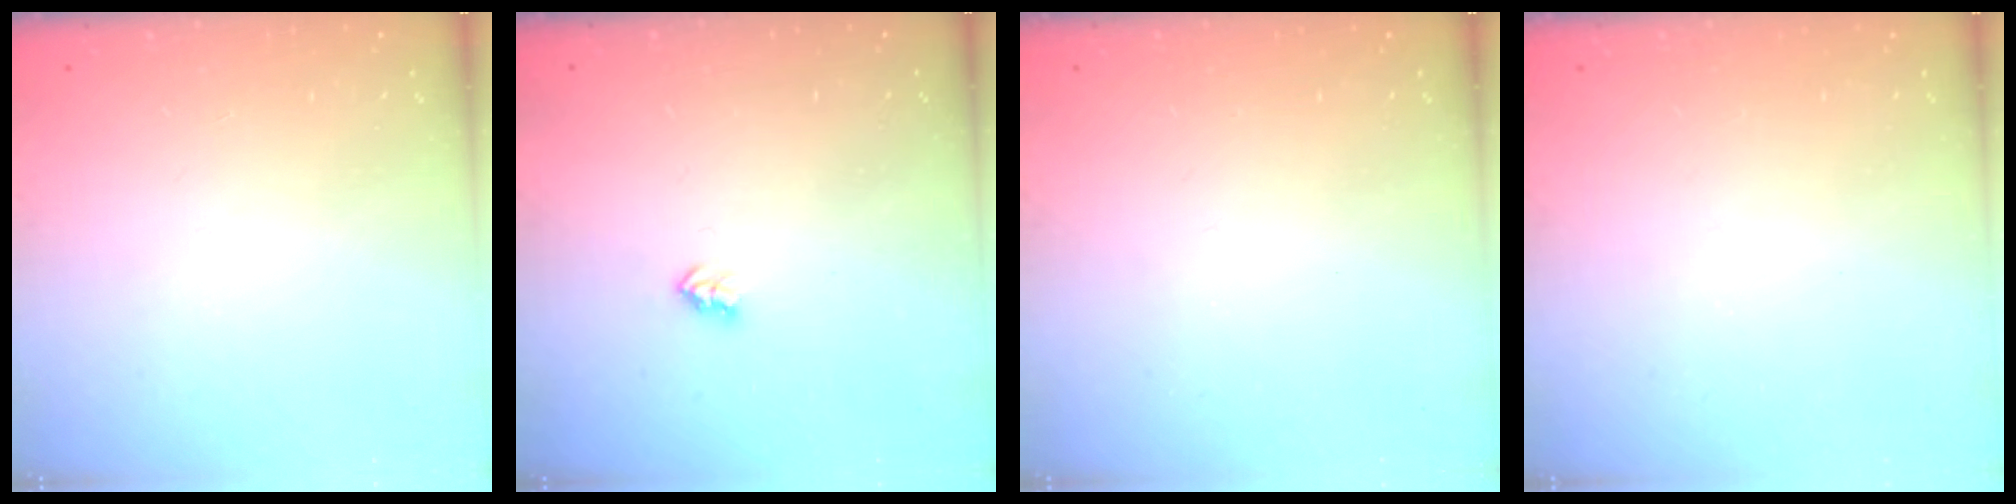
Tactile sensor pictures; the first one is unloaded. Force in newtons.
{"total": 2.6, "press": 2.6, "slide": 0.4}
{"total": 0.0}
{"total": 0.0}